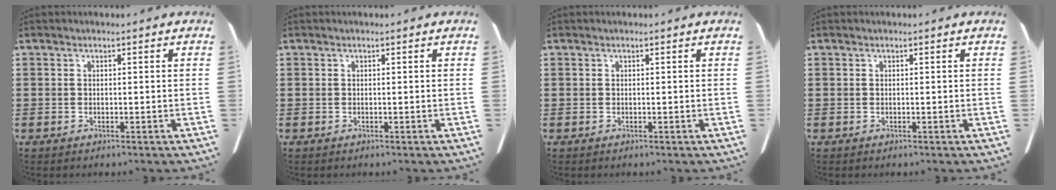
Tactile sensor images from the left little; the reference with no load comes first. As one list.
[{"total": 0.0}, {"total": 0.0}, {"total": 0.0}]